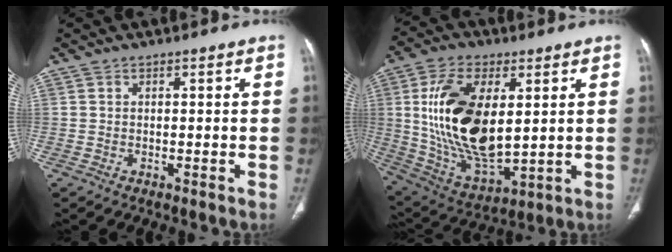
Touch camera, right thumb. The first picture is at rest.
{"total": 21.0, "force": [3.5, 10.7, 17.7], "torque": [-0.330, -0.022, 0.076]}